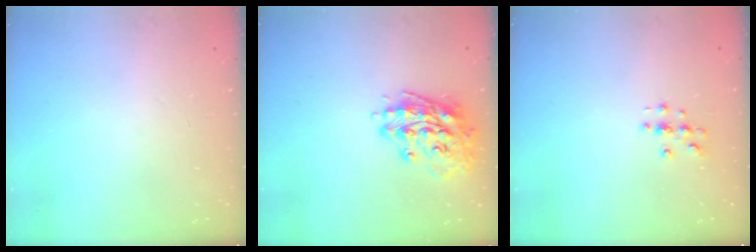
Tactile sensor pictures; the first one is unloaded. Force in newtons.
{"total": 14.8, "press": 14.6, "slide": 2.5}
{"total": 2.7, "press": 2.7, "slide": 0.3}